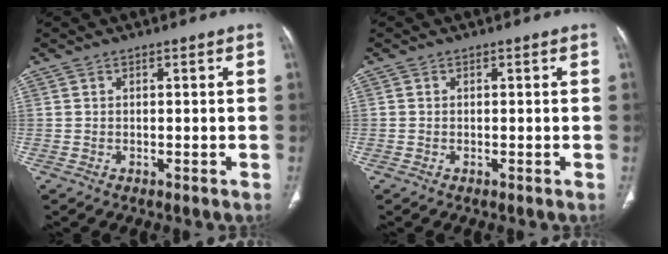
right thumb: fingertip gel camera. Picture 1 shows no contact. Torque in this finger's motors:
{"motor_torque": [0.04, 0.24, 0.33, 0.15, -0.05]}